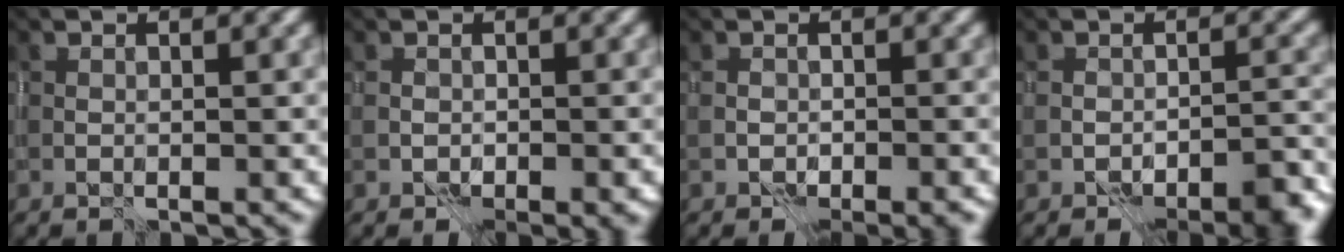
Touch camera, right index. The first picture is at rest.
{"total": 1.2, "force": [-0.6, 0.7, 0.8], "torque": [-0.016, -0.006, -0.004]}
{"total": 2.0, "force": [-1.3, 1.0, 1.1], "torque": [-0.018, -0.009, -0.012]}
{"total": 4.1, "force": [-3.0, 1.4, 2.3], "torque": [-0.030, 0.000, -0.040]}